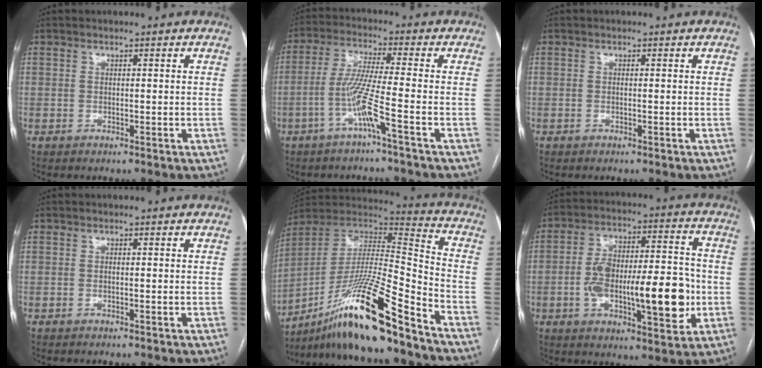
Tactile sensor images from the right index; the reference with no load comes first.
{"total": 6.9, "force": [-3.1, -1.3, 6.0], "torque": [-0.124, 0.002, -0.066]}
{"total": 0.0}
{"total": 0.0}
{"total": 20.6, "force": [-15.0, 0.1, 14.2], "torque": [-0.273, -0.005, -0.272]}
{"total": 17.4, "force": [-3.2, 5.3, 16.3], "torque": [-0.265, 0.020, -0.043]}